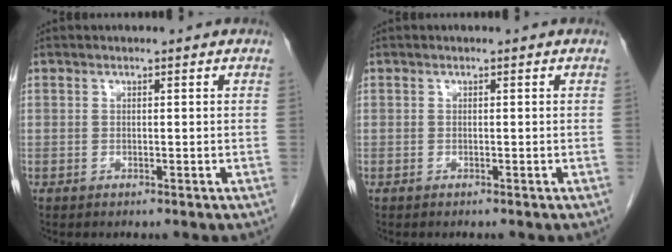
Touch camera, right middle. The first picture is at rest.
{"total": 0.0}